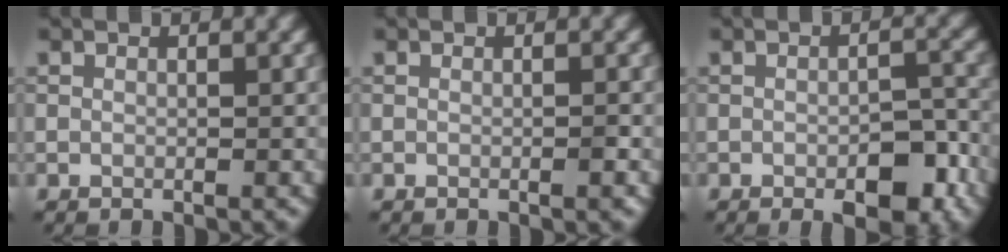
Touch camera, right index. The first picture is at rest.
{"total": 0.6, "force": [-0.2, 0.0, 0.6], "torque": [-0.009, 0.002, -0.004]}
{"total": 5.1, "force": [-2.5, 1.9, 4.0], "torque": [-0.052, 0.002, -0.031]}